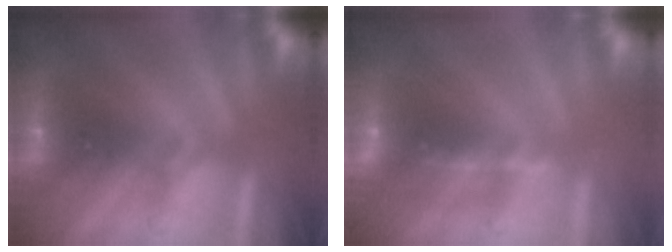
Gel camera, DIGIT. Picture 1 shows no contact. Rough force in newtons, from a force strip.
{"total": 1.1}